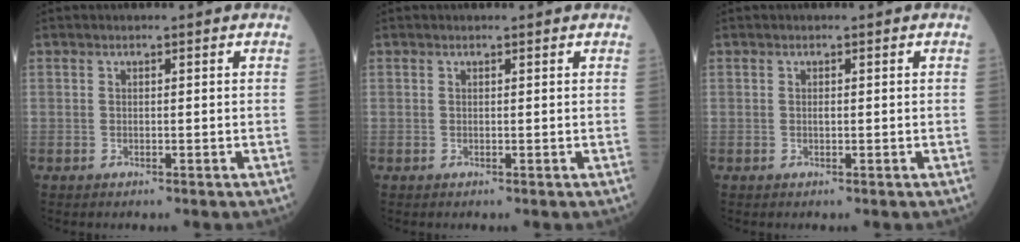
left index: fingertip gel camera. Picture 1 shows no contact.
{"total": 0.9, "force": [0.9, 0.1, 0.1], "torque": [-0.009, 0.001, 0.008]}
{"total": 0.0}